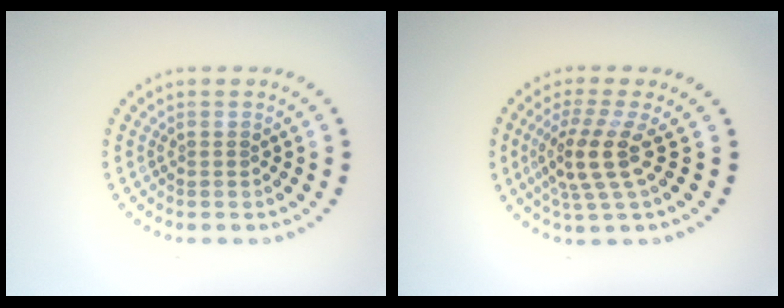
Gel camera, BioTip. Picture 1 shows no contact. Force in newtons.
{"total": 3.8, "press": 2.9, "slide": 2.4}